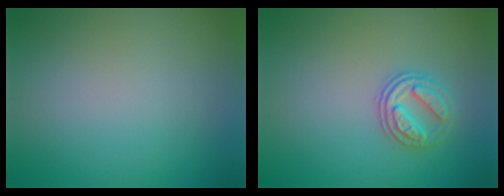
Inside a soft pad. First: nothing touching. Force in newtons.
{"total": 2.6, "press": 2.5, "slide": 0.7}